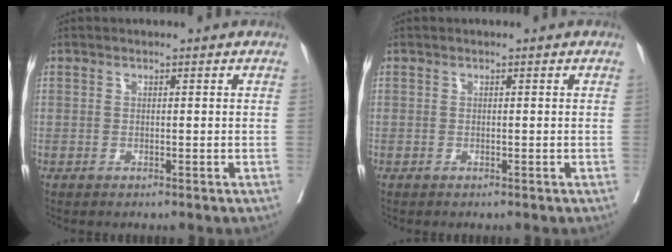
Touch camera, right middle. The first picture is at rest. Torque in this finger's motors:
{"motor_torque": [0.01, -0.20, 0.01, 0.02]}